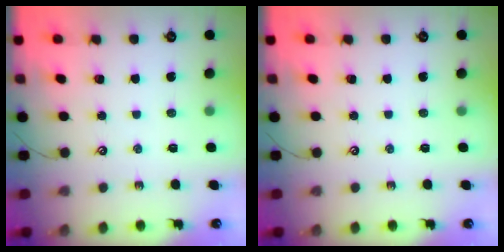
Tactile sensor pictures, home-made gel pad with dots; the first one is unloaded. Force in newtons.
{"total": 0.0}